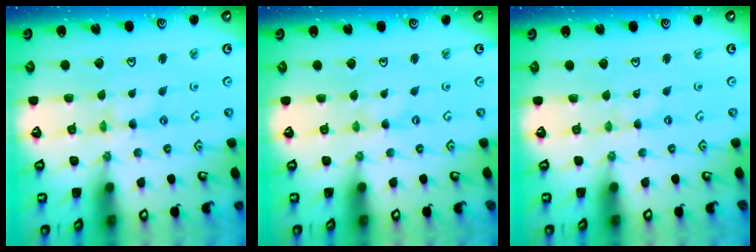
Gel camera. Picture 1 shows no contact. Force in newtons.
{"total": 0.0}
{"total": 0.5, "press": 0.5, "slide": 0.1}